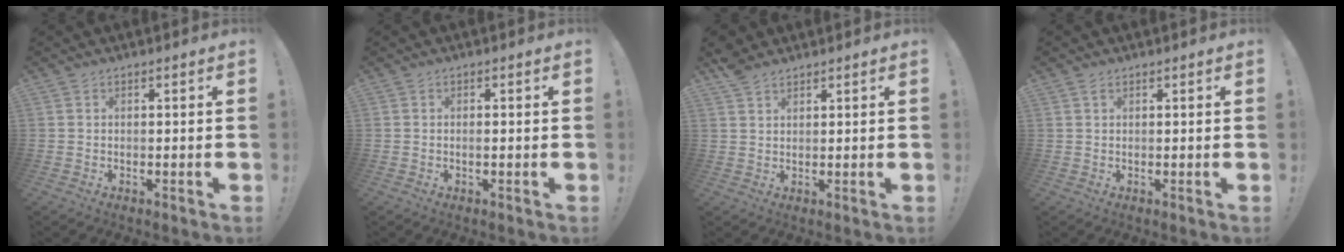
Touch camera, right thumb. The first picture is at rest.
{"total": 0.9, "force": [-0.5, 0.1, 0.7], "torque": [-0.013, 0.000, -0.008]}
{"total": 3.8, "force": [3.1, 1.6, 1.5], "torque": [-0.018, -0.018, 0.059]}
{"total": 1.1, "force": [0.7, 0.6, 0.5], "torque": [-0.006, -0.001, 0.013]}